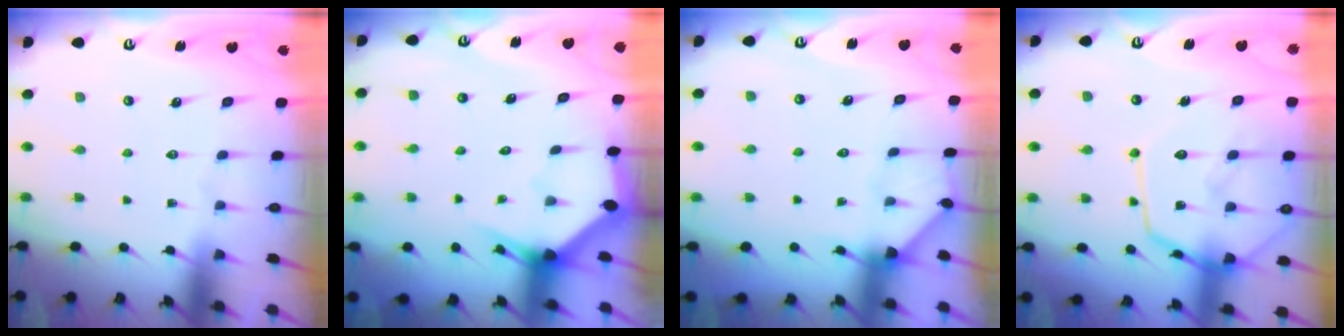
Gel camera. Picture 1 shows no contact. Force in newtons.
{"total": 2.6, "press": 2.6, "slide": 0.2}
{"total": 2.8, "press": 2.8, "slide": 0.2}
{"total": 15.6, "press": 15.6, "slide": 1.3}